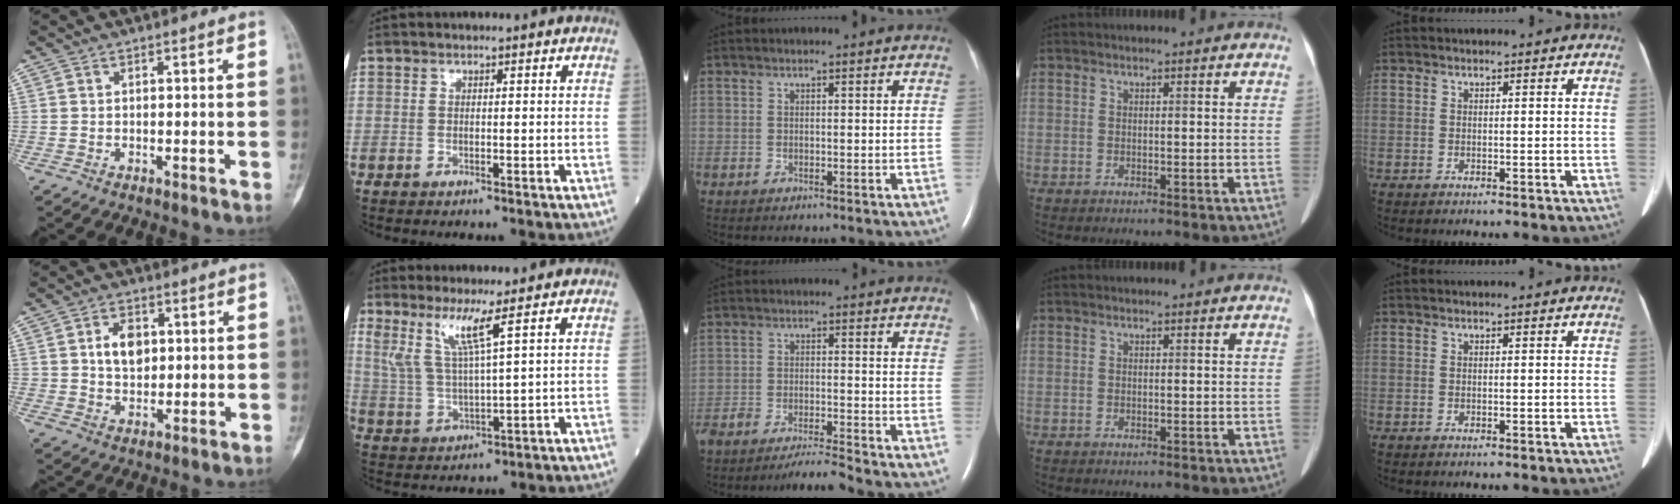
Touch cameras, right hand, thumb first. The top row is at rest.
{"thumb": {"total": 6.5, "force": [1.5, 4.7, 4.3], "torque": [-0.044, -0.005, 0.027]}, "index": {"total": 6.4, "force": [3.7, -0.6, 5.1], "torque": [-0.108, -0.008, 0.081]}, "middle": {"total": 5.7, "force": [-5.4, -1.0, 1.7], "torque": [-0.025, -0.013, -0.094]}}